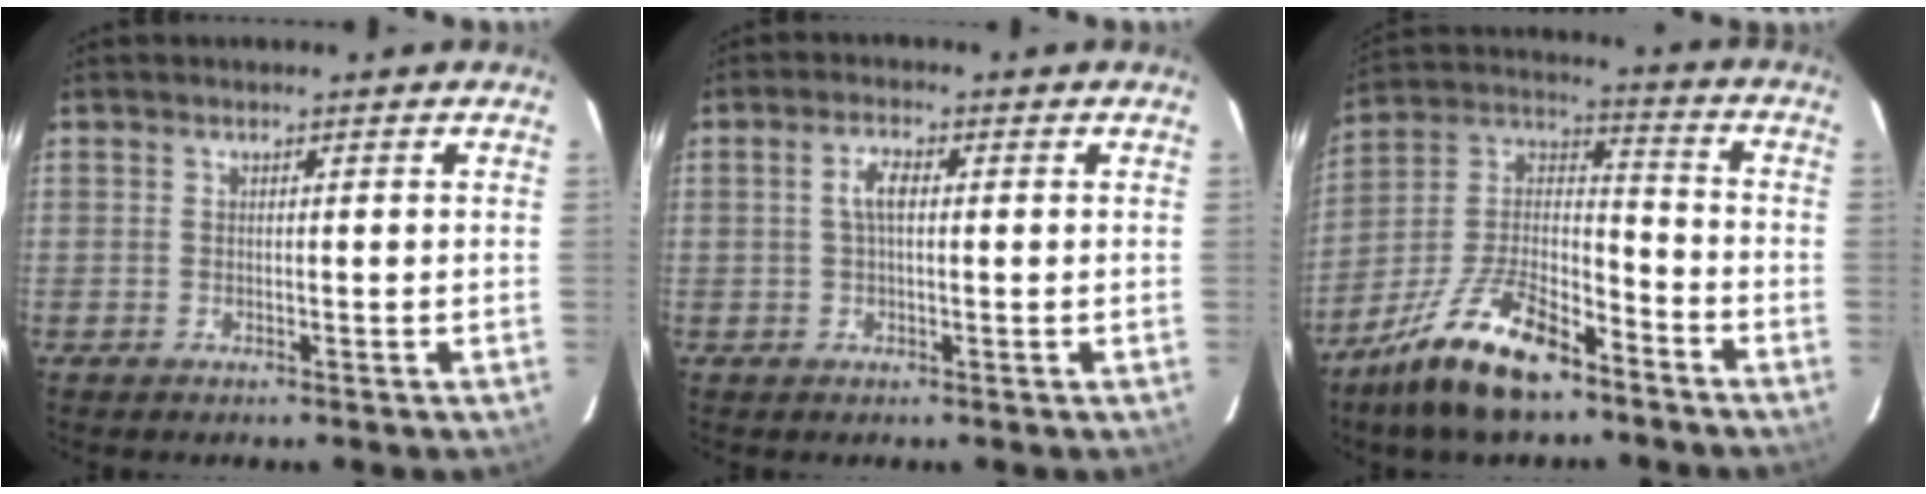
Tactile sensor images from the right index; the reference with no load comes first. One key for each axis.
{"total": 3.3, "fx": 0.4, "fy": 1.3, "fz": 3.0, "tx": -0.061, "ty": 0.008, "tz": 0.008}
{"total": 17.6, "fx": -11.6, "fy": 7.1, "fz": 11.1, "tx": -0.227, "ty": 0.011, "tz": -0.209}